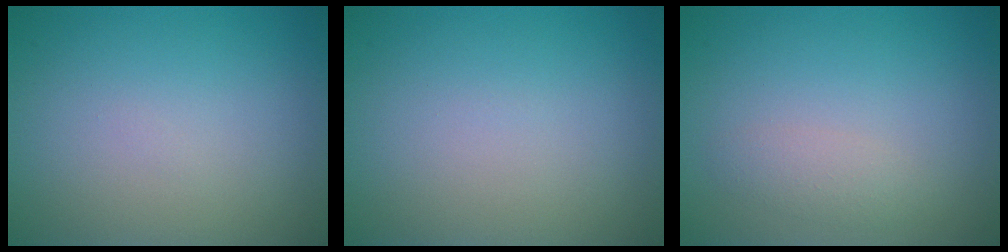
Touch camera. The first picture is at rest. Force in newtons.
{"total": 0.0}
{"total": 1.4, "press": 1.4, "slide": 0.1}